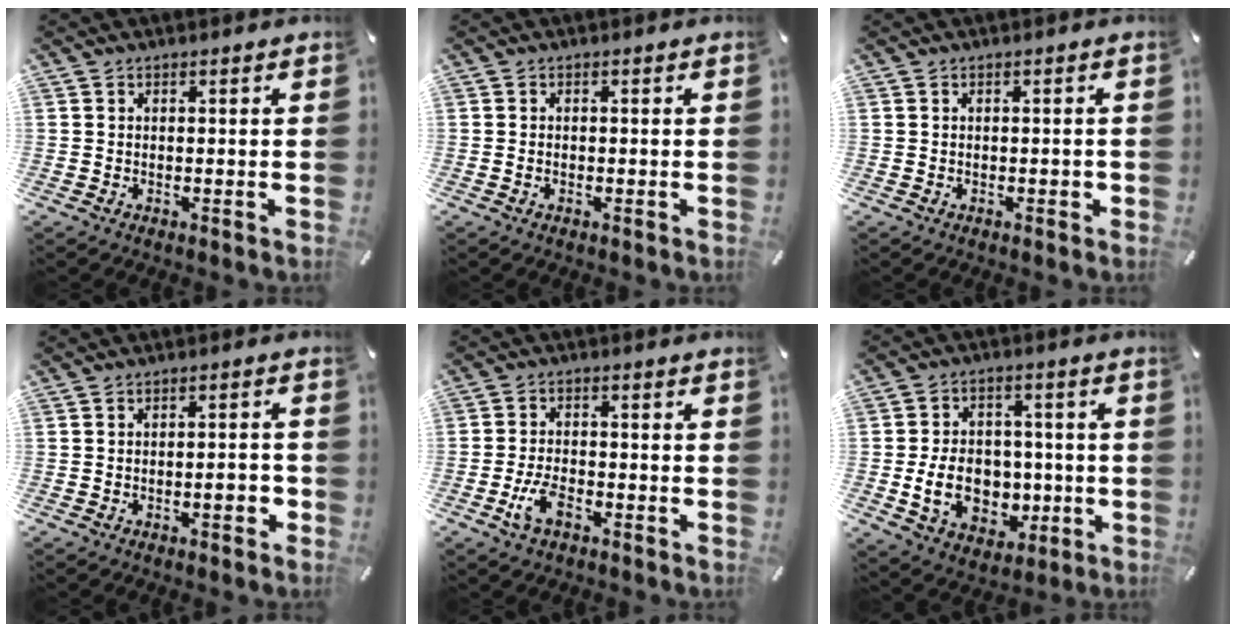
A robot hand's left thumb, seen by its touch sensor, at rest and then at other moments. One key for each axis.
{"total": 0.9, "fx": -0.3, "fy": 0.5, "fz": 0.6, "tx": -0.013, "ty": -0.001, "tz": -0.006}
{"total": 0.9, "fx": -0.3, "fy": 0.5, "fz": 0.7, "tx": -0.010, "ty": 0.001, "tz": -0.006}
{"total": 3.7, "fx": -1.7, "fy": 1.3, "fz": 3.0, "tx": -0.049, "ty": 0.008, "tz": -0.030}
{"total": 6.4, "fx": -3.2, "fy": 3.3, "fz": 4.5, "tx": -0.103, "ty": 0.009, "tz": -0.062}
{"total": 13.2, "fx": -2.3, "fy": 10.5, "fz": 7.7, "tx": -0.145, "ty": 0.013, "tz": -0.030}